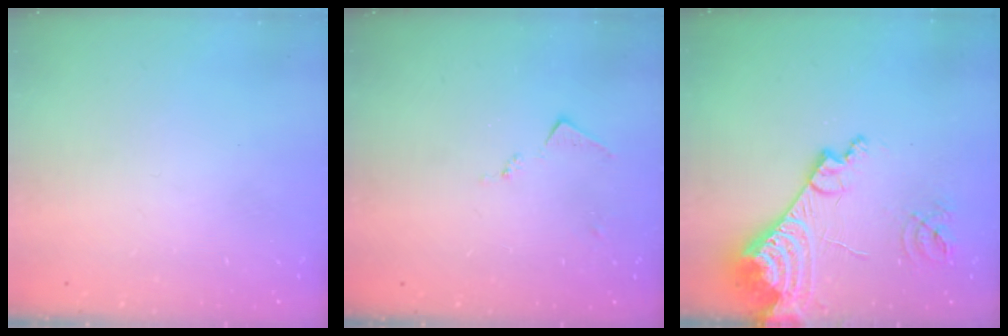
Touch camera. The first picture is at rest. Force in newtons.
{"total": 7.1, "press": 7.0, "slide": 0.9}
{"total": 16.9, "press": 16.8, "slide": 2.0}